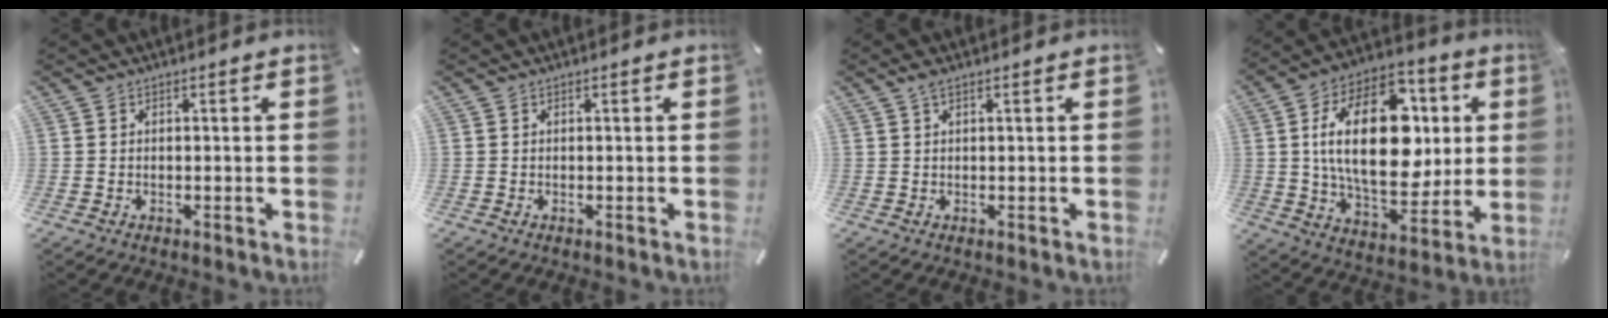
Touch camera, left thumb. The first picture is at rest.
{"total": 0.0}
{"total": 1.3, "force": [0.7, 0.3, 1.0], "torque": [-0.021, 0.001, 0.012]}
{"total": 25.4, "force": [4.0, 15.4, 19.8], "torque": [-0.355, 0.002, 0.065]}